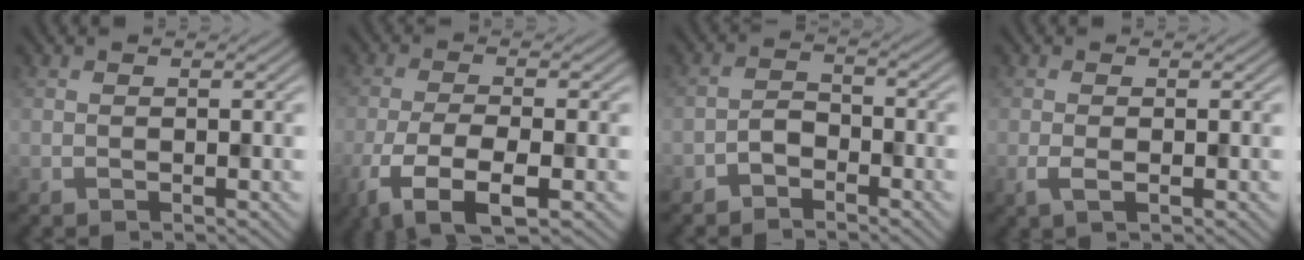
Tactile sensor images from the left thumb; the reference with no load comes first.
{"total": 7.8, "force": [-3.9, 2.9, 6.1], "torque": [-0.129, -0.013, -0.079]}
{"total": 2.7, "force": [-2.0, 1.4, 1.1], "torque": [-0.020, 0.008, -0.049]}
{"total": 1.9, "force": [-0.7, 0.9, 1.6], "torque": [-0.041, -0.005, -0.016]}